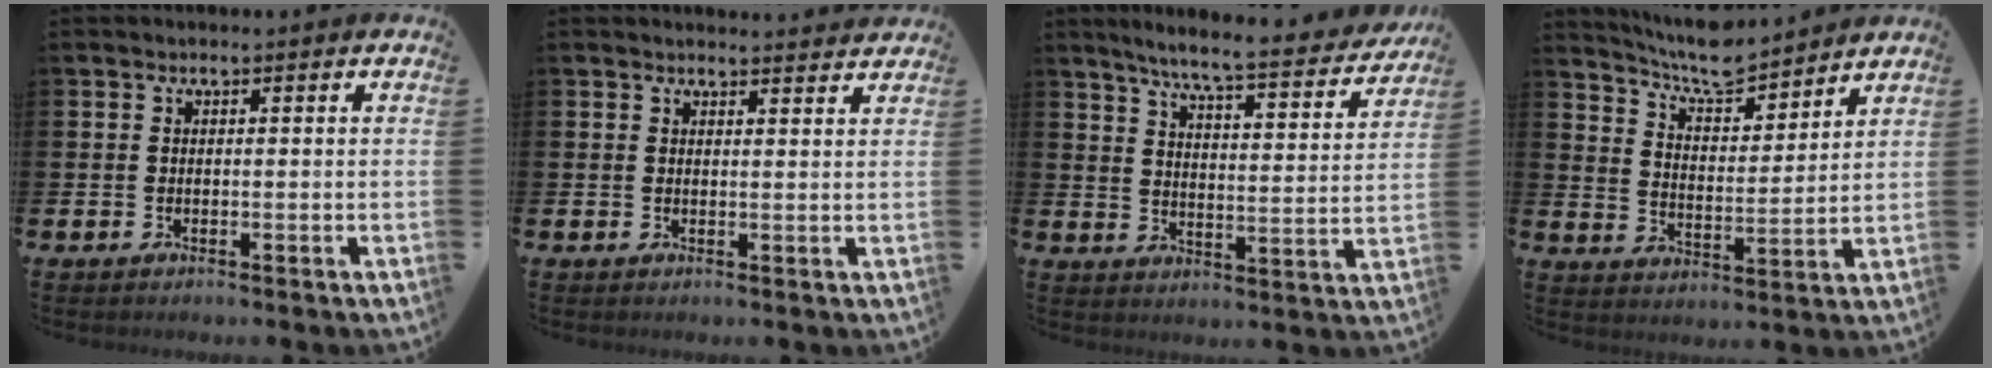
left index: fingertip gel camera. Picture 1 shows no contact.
{"total": 1.9, "force": [1.9, 0.1, -0.1], "torque": [0.008, -0.013, 0.033]}
{"total": 7.3, "force": [6.6, 0.1, 3.0], "torque": [-0.077, -0.048, 0.109]}
{"total": 7.3, "force": [7.0, 1.1, 1.7], "torque": [-0.066, -0.039, 0.127]}